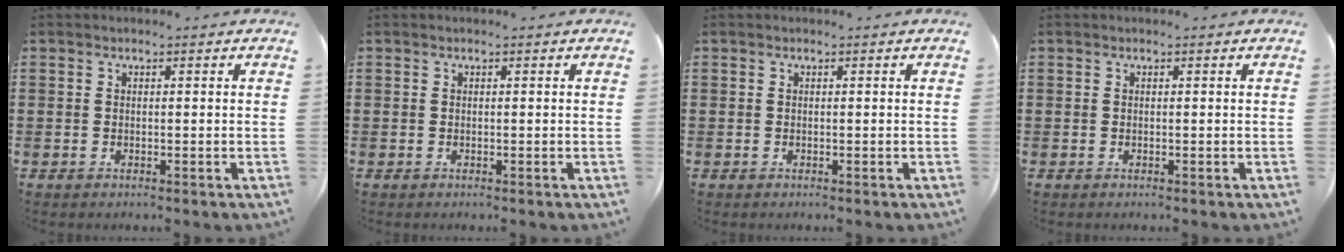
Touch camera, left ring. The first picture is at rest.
{"total": 0.0}
{"total": 0.0}
{"total": 0.0}